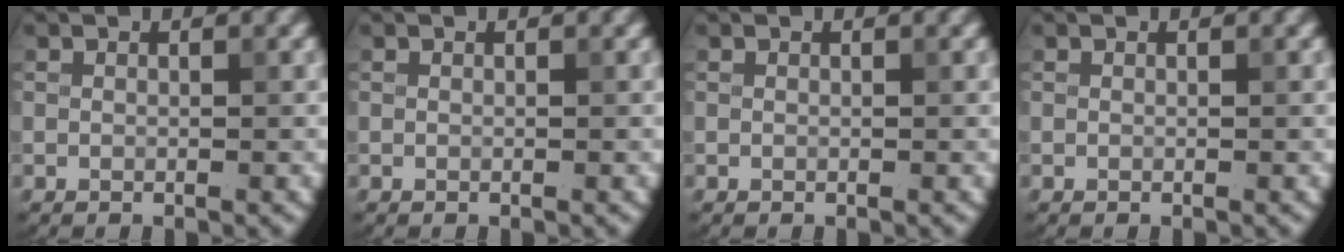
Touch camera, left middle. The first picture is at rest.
{"total": 0.0}
{"total": 0.0}
{"total": 0.0}